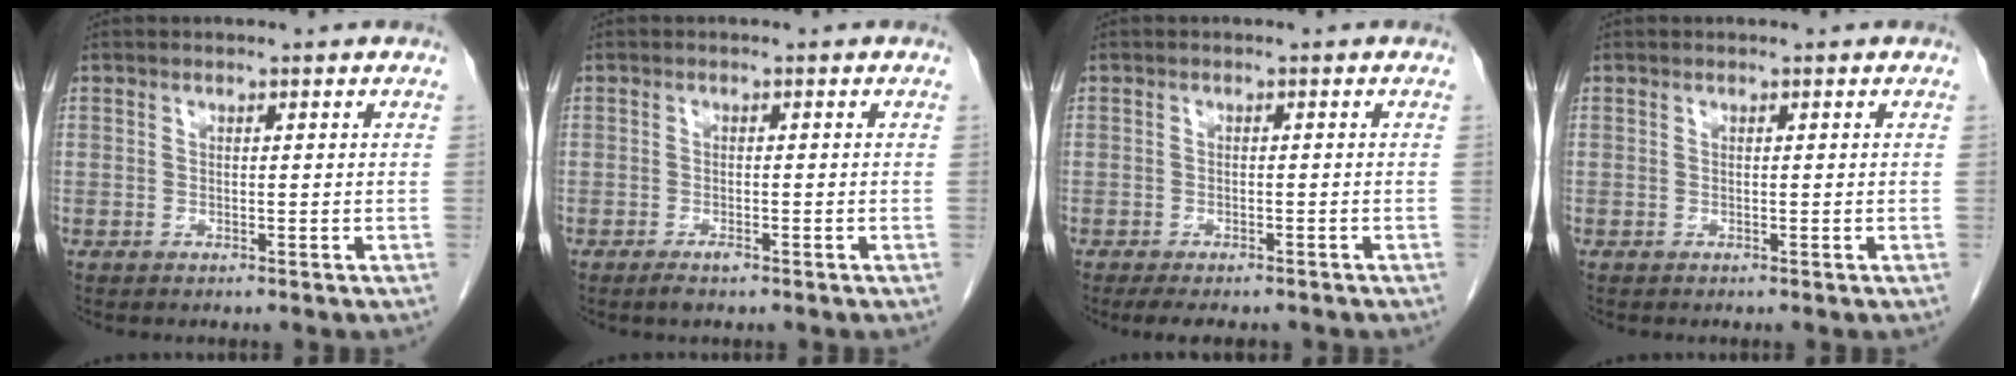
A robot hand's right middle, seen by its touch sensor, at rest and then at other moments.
{"total": 1.5, "force": [-1.0, 0.3, 1.1], "torque": [-0.020, -0.002, -0.017]}
{"total": 6.2, "force": [-5.1, 2.2, 2.7], "torque": [-0.035, -0.008, -0.068]}
{"total": 0.0}